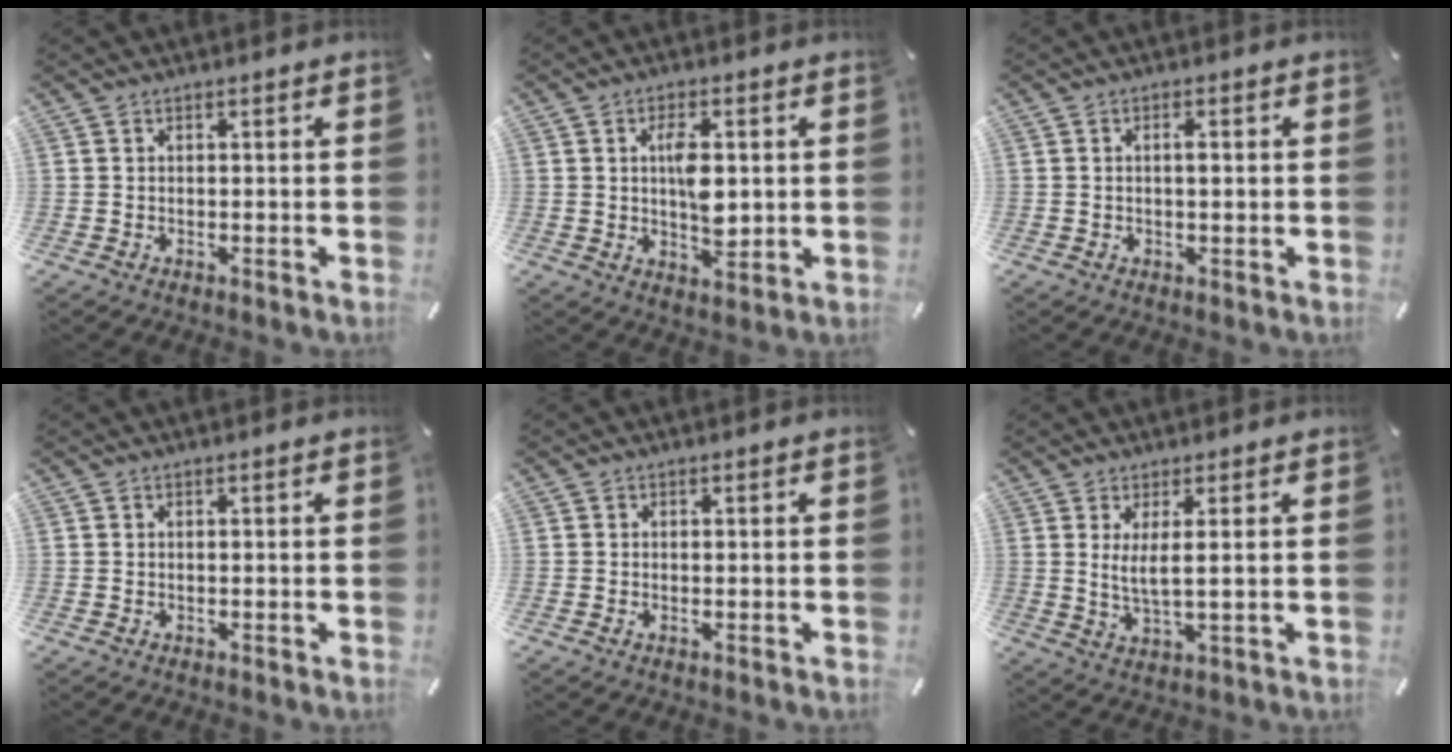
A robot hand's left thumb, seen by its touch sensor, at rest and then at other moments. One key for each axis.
{"total": 7.6, "fx": 1.0, "fy": 4.0, "fz": 6.4, "tx": -0.116, "ty": -0.004, "tz": 0.009}
{"total": 1.7, "fx": 0.3, "fy": 0.6, "fz": 1.6, "tx": -0.026, "ty": -0.003, "tz": 0.004}
{"total": 0.0}
{"total": 0.0}
{"total": 4.9, "fx": 1.8, "fy": 0.3, "fz": 4.5, "tx": -0.094, "ty": -0.009, "tz": 0.033}